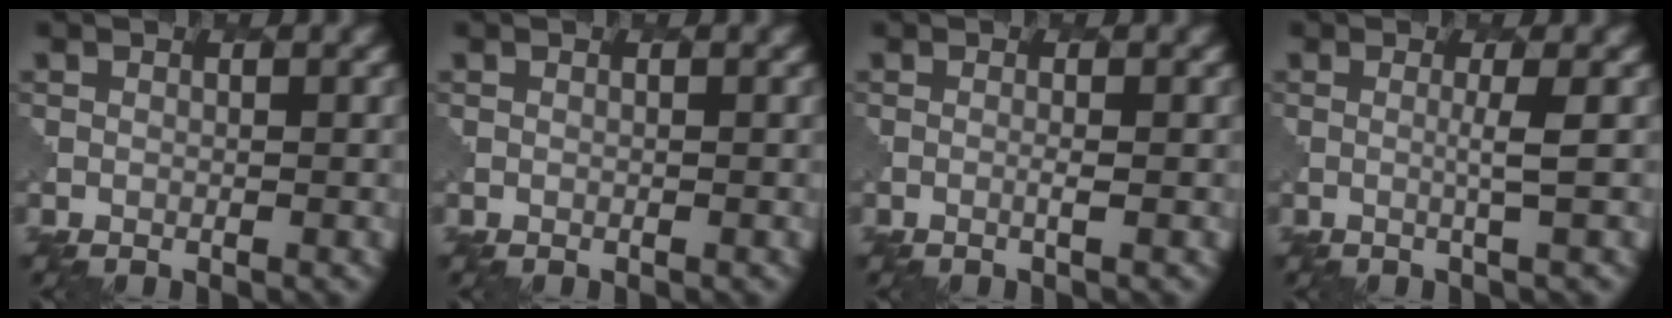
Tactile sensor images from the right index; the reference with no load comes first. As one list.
[{"total": 0.0}, {"total": 0.8, "force": [0.1, 0.2, 0.8], "torque": [-0.008, 0.004, -0.004]}, {"total": 1.5, "force": [0.4, 0.1, 1.4], "torque": [-0.022, -0.002, -0.002]}]